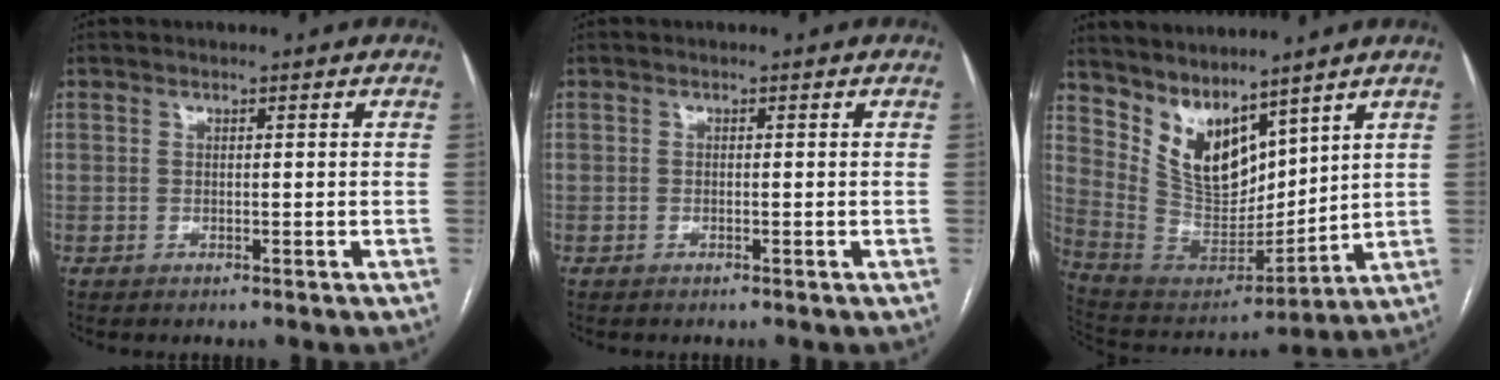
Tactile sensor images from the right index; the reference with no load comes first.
{"total": 0.0}
{"total": 12.2, "force": [8.9, 5.4, 6.3], "torque": [-0.131, 0.006, 0.197]}